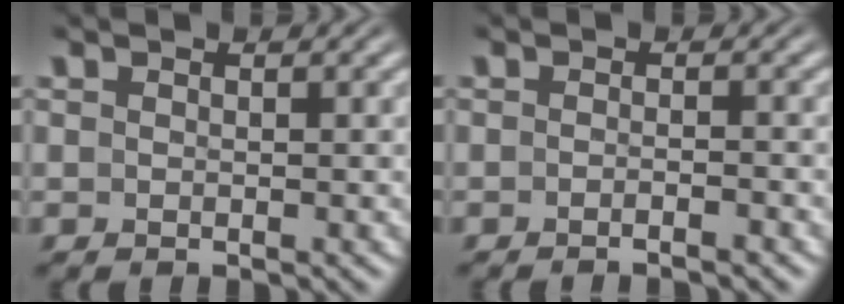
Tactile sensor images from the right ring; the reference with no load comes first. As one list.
[{"total": 1.8, "force": [-1.6, -0.4, 0.6], "torque": [-0.006, 0.001, -0.029]}]